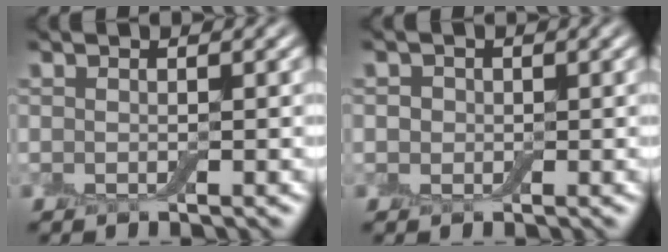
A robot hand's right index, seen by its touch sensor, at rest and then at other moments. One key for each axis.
{"total": 1.2, "fx": 0.2, "fy": 1.1, "fz": 0.2, "tx": 0.000, "ty": 0.001, "tz": -0.003}